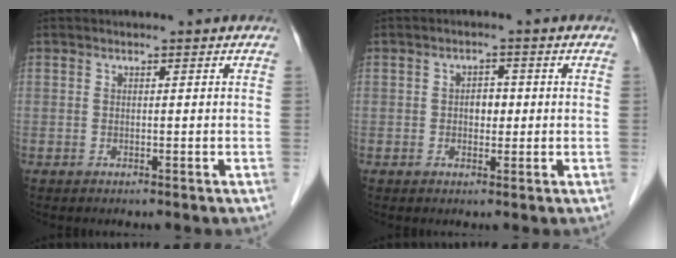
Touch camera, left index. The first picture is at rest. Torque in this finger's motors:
{"motor_torque": [0.12, 0.09, 0.02, 0.01]}